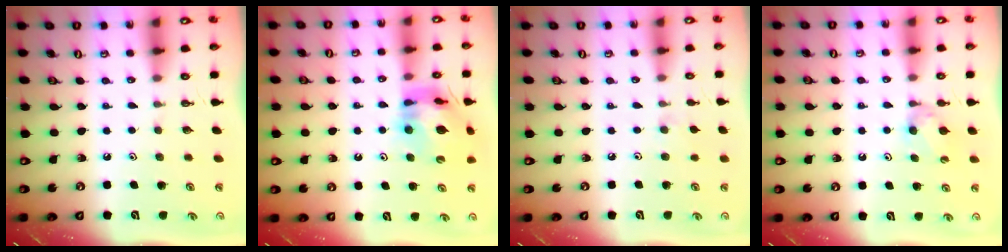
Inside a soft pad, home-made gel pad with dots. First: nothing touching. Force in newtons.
{"total": 14.0, "press": 13.9, "slide": 1.8}
{"total": 3.8, "press": 3.7, "slide": 0.8}
{"total": 4.1, "press": 3.9, "slide": 0.9}